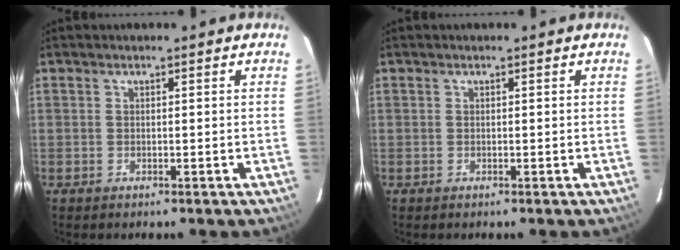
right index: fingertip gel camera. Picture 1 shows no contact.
{"total": 0.0}